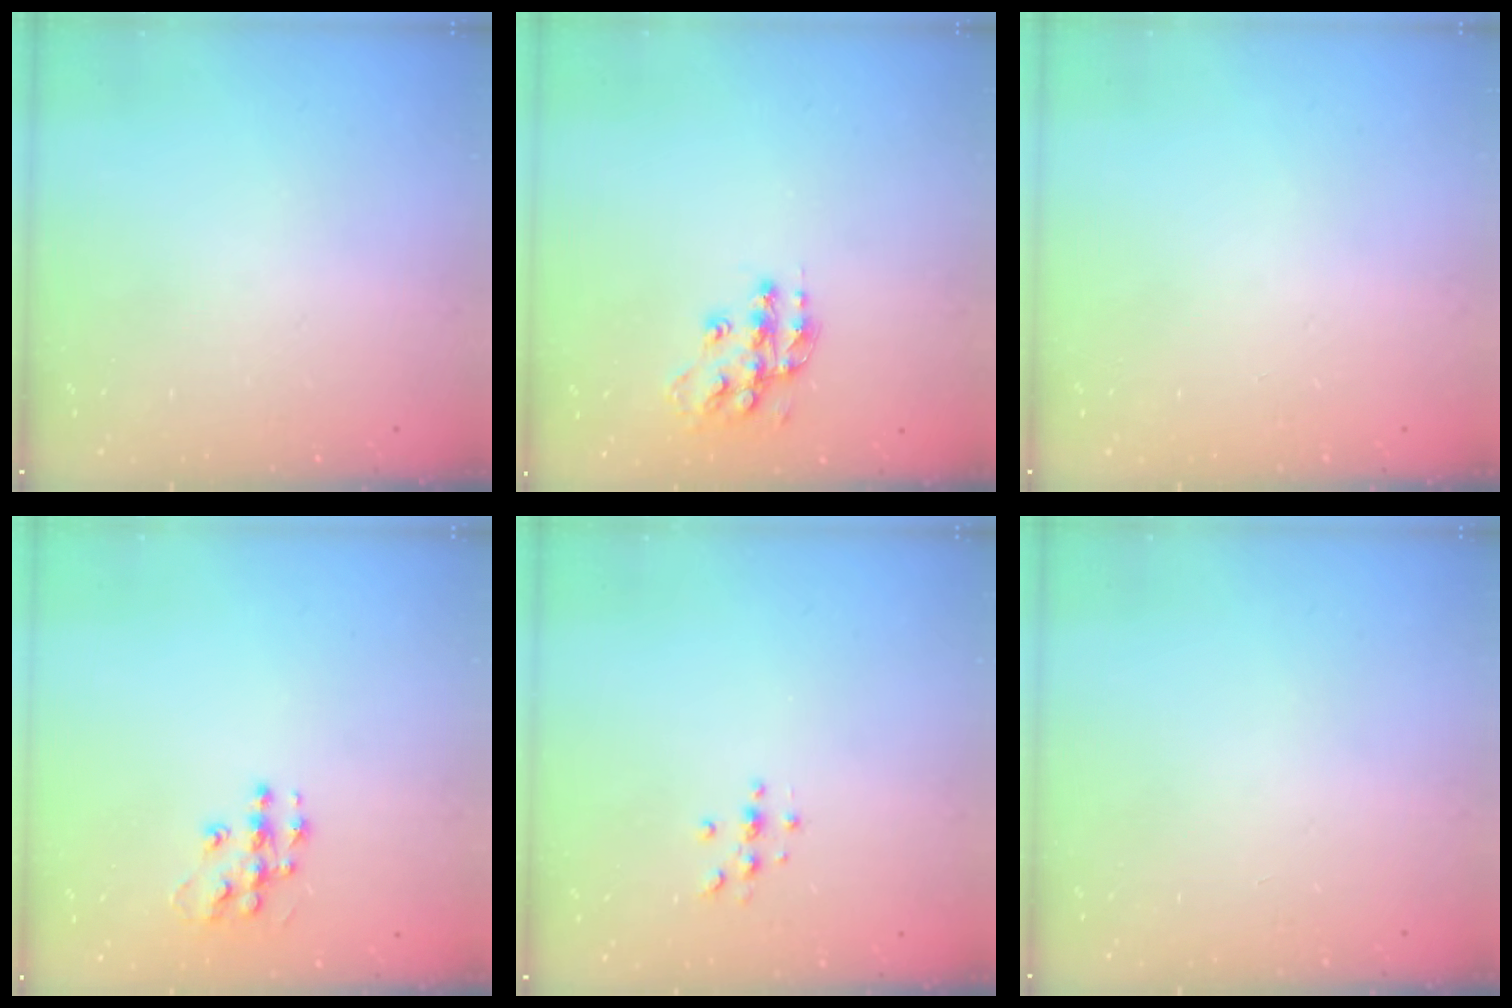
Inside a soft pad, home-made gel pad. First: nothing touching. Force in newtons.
{"total": 13.8, "press": 13.7, "slide": 0.8}
{"total": 0.0}
{"total": 9.6, "press": 9.6, "slide": 0.5}
{"total": 3.0, "press": 3.0, "slide": 0.4}
{"total": 0.0}